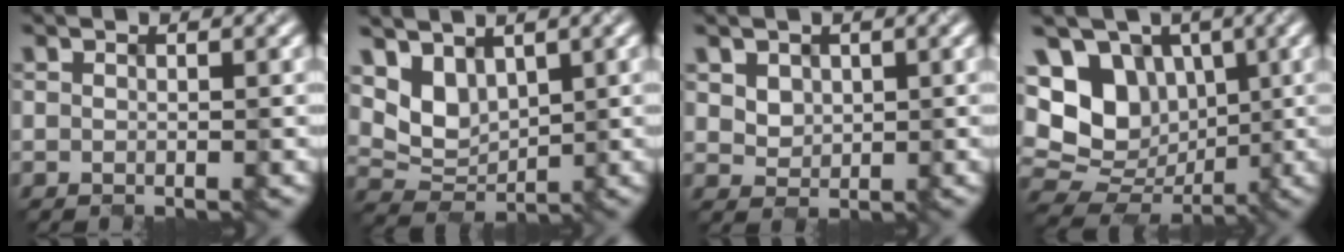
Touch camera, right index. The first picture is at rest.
{"total": 3.8, "force": [2.1, 2.4, 2.1], "torque": [-0.046, -0.007, 0.039]}
{"total": 3.0, "force": [1.4, 2.3, 1.1], "torque": [-0.039, 0.011, 0.033]}
{"total": 11.6, "force": [2.2, 9.4, 6.3], "torque": [-0.122, 0.029, 0.023]}